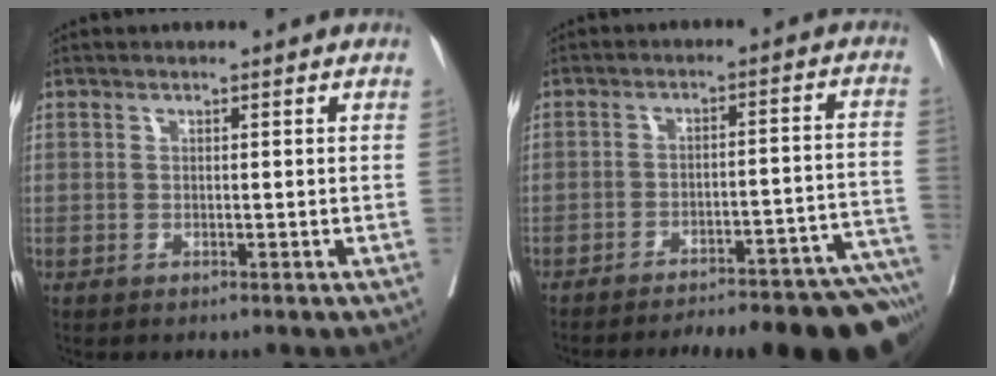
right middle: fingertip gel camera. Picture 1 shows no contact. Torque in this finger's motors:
{"motor_torque": [1.07, -1.07, 0.39, 0.12]}